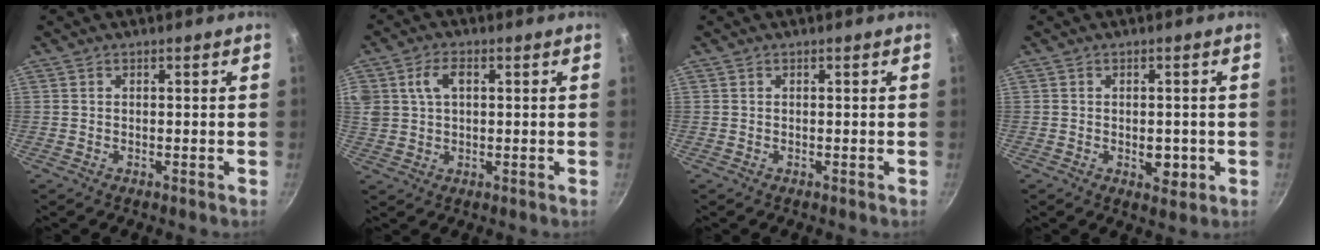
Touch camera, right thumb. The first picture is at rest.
{"total": 7.8, "force": [2.4, 5.4, 5.1], "torque": [-0.089, 0.012, 0.043]}
{"total": 0.0}
{"total": 4.0, "force": [-0.8, 2.4, 3.1], "torque": [-0.025, -0.001, -0.008]}